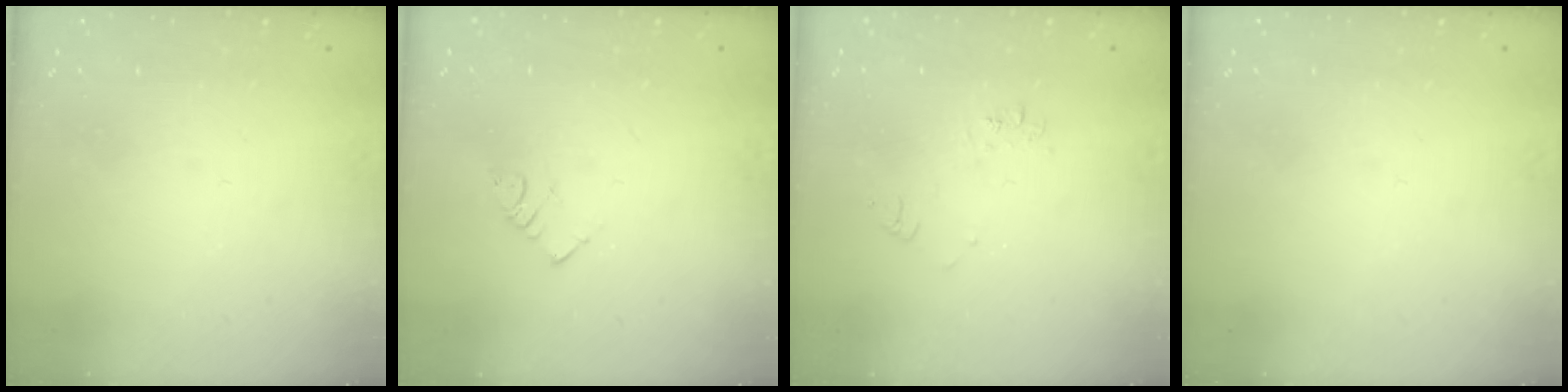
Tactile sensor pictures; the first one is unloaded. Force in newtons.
{"total": 2.5, "press": 2.5, "slide": 0.1}
{"total": 6.2, "press": 6.2, "slide": 0.5}
{"total": 0.0}